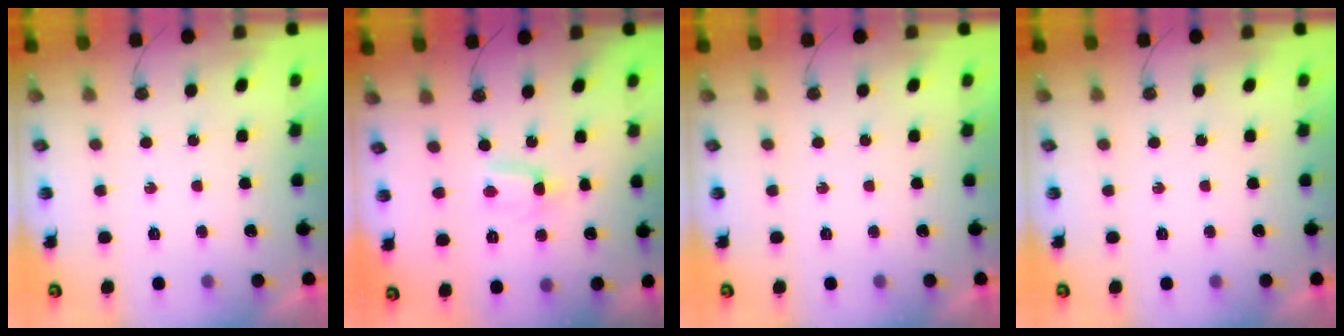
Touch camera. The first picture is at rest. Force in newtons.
{"total": 0.6, "press": 0.3, "slide": 0.6}
{"total": 0.0}
{"total": 0.0}